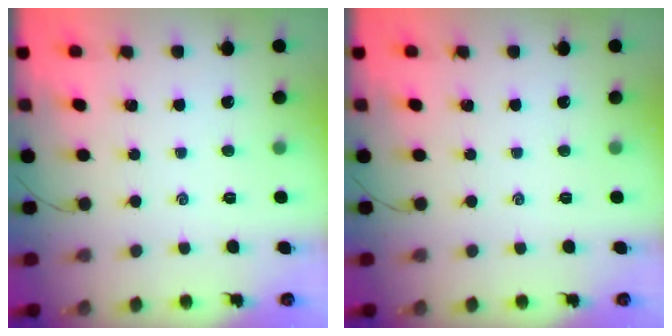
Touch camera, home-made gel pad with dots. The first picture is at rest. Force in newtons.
{"total": 0.0}